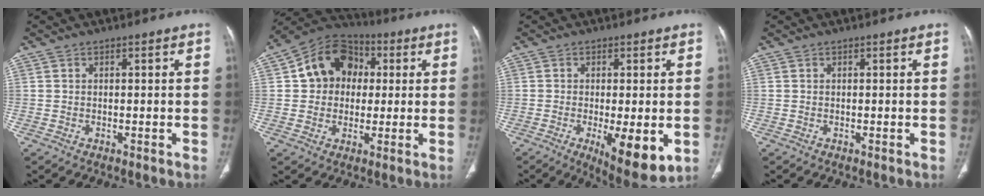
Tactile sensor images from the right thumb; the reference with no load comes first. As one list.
[{"total": 12.8, "force": [2.1, 10.6, 6.9], "torque": [-0.079, 0.019, 0.025]}, {"total": 10.7, "force": [-2.8, 3.3, 9.7], "torque": [-0.141, -0.024, -0.035]}, {"total": 0.0}]